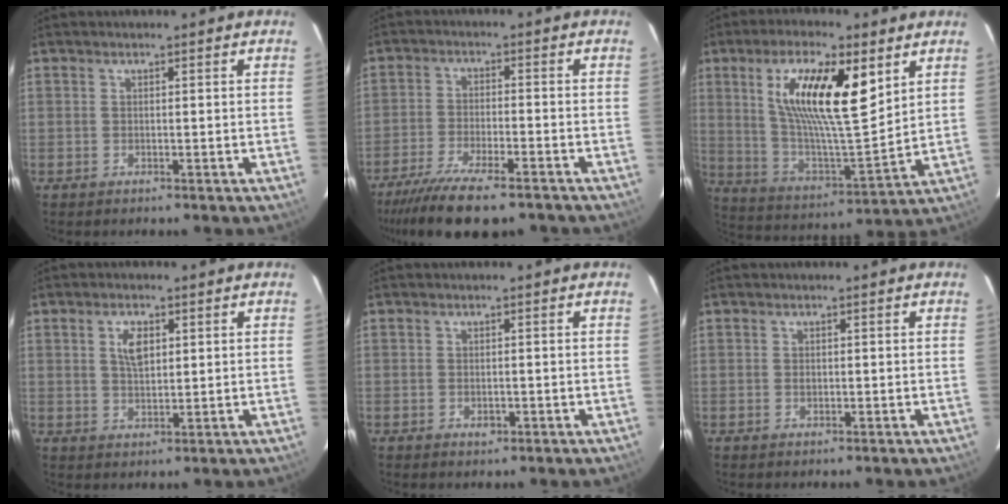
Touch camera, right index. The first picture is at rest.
{"total": 14.2, "force": [-11.4, 3.3, 7.9], "torque": [-0.172, -0.038, -0.190]}
{"total": 19.1, "force": [7.8, 5.4, 16.6], "torque": [-0.298, 0.001, 0.143]}
{"total": 4.3, "force": [1.4, 2.2, 3.4], "torque": [-0.061, 0.006, 0.028]}
{"total": 1.5, "force": [-0.6, 1.1, 0.8], "torque": [-0.012, -0.001, -0.008]}
{"total": 0.8, "force": [-0.1, 0.7, 0.5], "torque": [-0.006, 0.001, -0.001]}